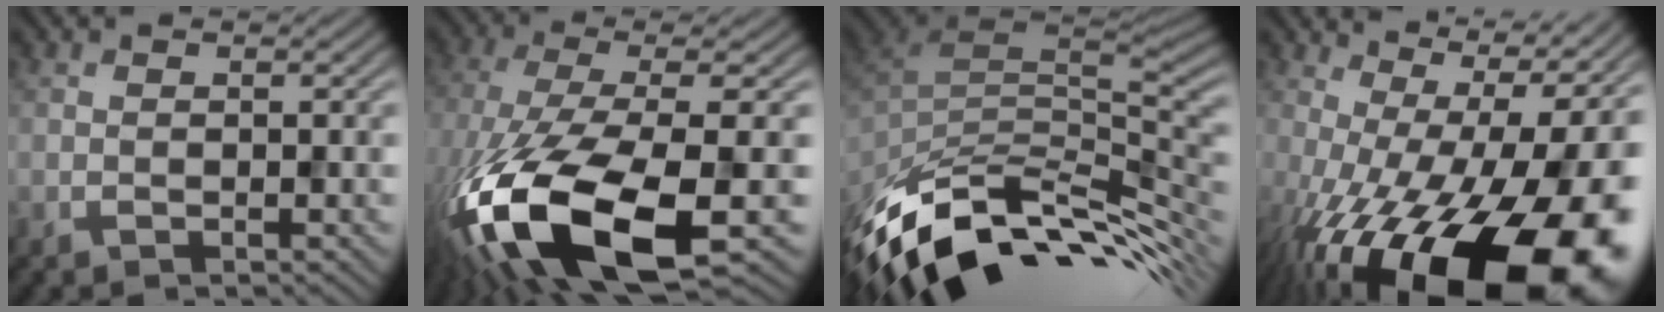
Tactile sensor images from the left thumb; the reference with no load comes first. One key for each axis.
{"total": 15.9, "fx": -7.4, "fy": 5.4, "fz": 13.0, "tx": -0.307, "ty": -0.043, "tz": -0.122}
{"total": 12.9, "fx": -7.7, "fy": 5.5, "fz": 8.7, "tx": -0.195, "ty": -0.014, "tz": -0.126}
{"total": 21.6, "fx": -7.9, "fy": 9.8, "fz": 17.6, "tx": -0.262, "ty": -0.038, "tz": -0.115}